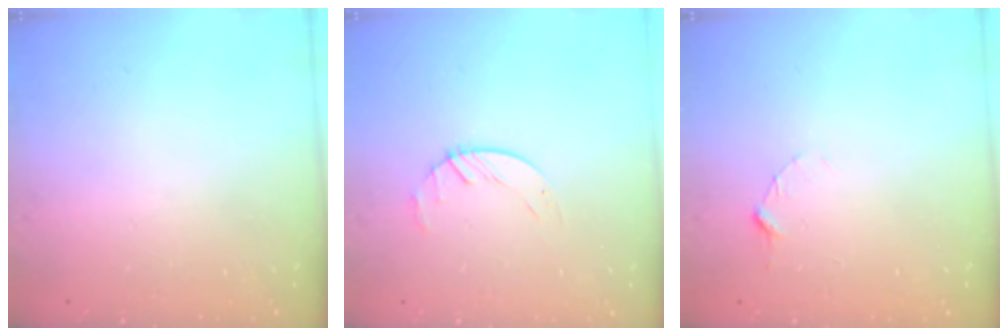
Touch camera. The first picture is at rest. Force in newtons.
{"total": 2.2, "press": 2.2, "slide": 0.4}
{"total": 2.9, "press": 2.9, "slide": 0.3}